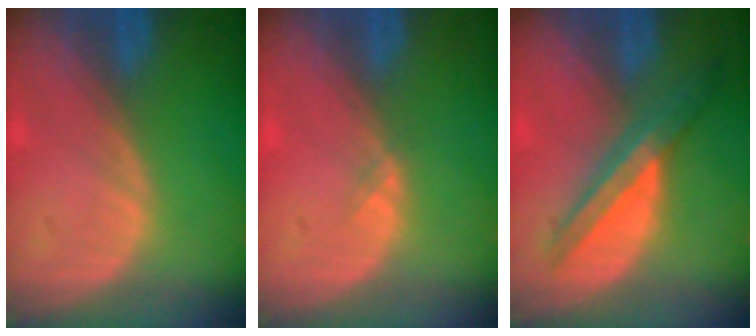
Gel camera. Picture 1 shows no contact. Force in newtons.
{"total": 0.8, "press": 0.5, "slide": 0.6}
{"total": 7.2, "press": 6.1, "slide": 3.8}